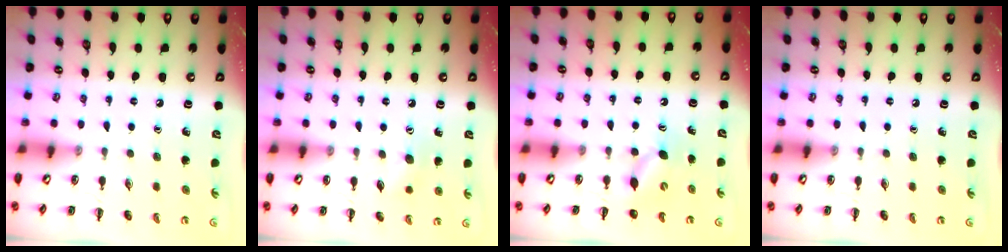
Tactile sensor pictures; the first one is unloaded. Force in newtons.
{"total": 7.7, "press": 7.5, "slide": 1.8}
{"total": 6.2, "press": 6.2, "slide": 0.5}
{"total": 0.0}